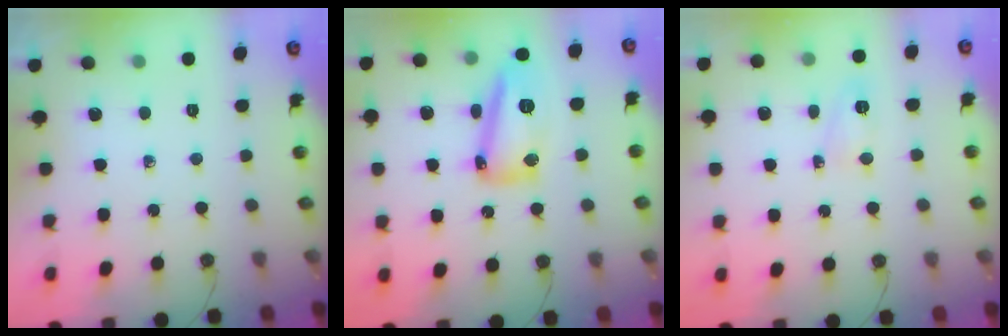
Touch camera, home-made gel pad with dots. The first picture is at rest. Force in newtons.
{"total": 22.1, "press": 18.8, "slide": 11.5}
{"total": 3.9, "press": 3.9, "slide": 0.7}